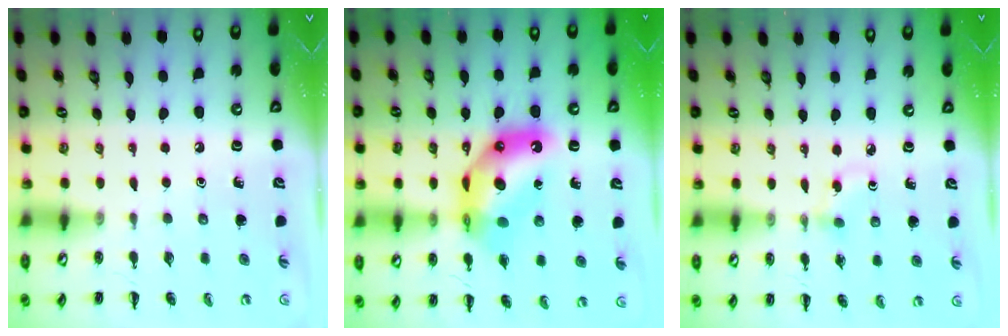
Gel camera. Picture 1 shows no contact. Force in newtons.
{"total": 14.0, "press": 13.4, "slide": 3.9}
{"total": 2.8, "press": 2.5, "slide": 1.2}